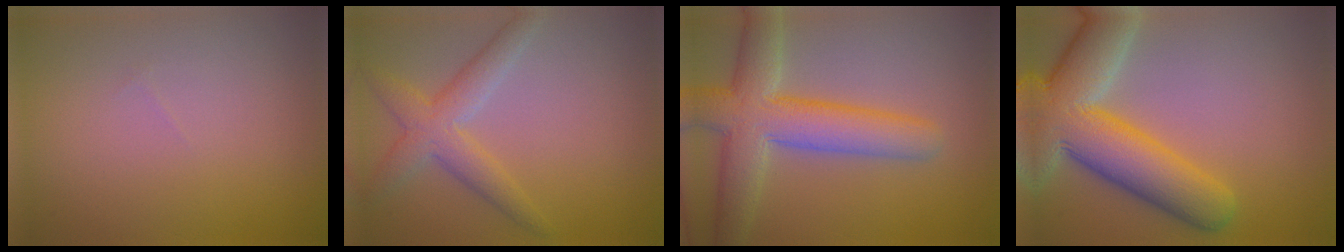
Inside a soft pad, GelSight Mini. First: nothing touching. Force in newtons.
{"total": 3.7, "press": 3.7, "slide": 0.1}
{"total": 7.3, "press": 7.3, "slide": 0.2}
{"total": 10.8, "press": 10.7, "slide": 0.7}